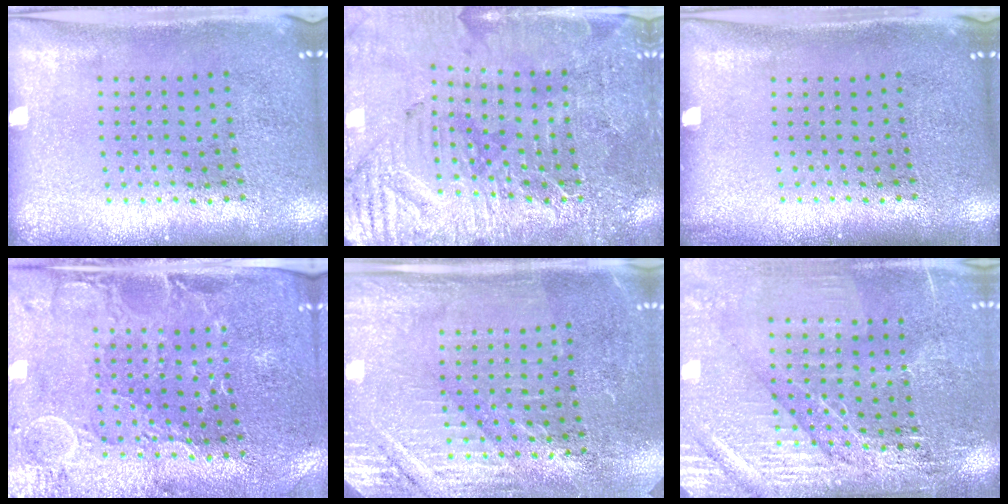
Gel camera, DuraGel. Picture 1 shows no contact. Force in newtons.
{"total": 3.3, "press": 3.3, "slide": 0.4}
{"total": 0.5, "press": 0.5, "slide": 0.1}
{"total": 0.8, "press": 0.7, "slide": 0.4}
{"total": 2.9, "press": 2.9, "slide": 0.3}
{"total": 3.2, "press": 3.2, "slide": 0.2}